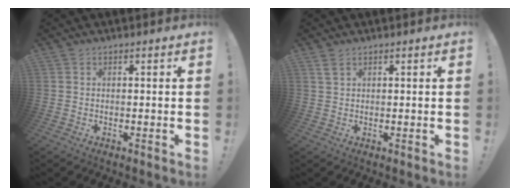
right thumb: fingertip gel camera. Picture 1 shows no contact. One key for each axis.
{"total": 2.1, "fx": 1.5, "fy": 0.8, "fz": 1.3, "tx": -0.021, "ty": -0.003, "tz": 0.026}